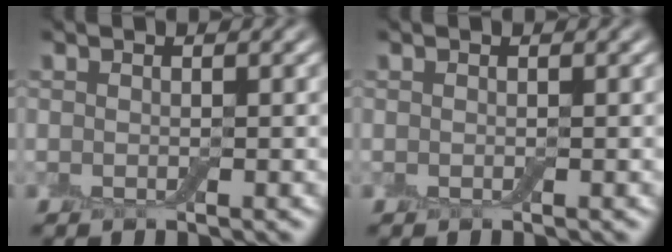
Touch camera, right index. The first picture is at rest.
{"total": 0.0}